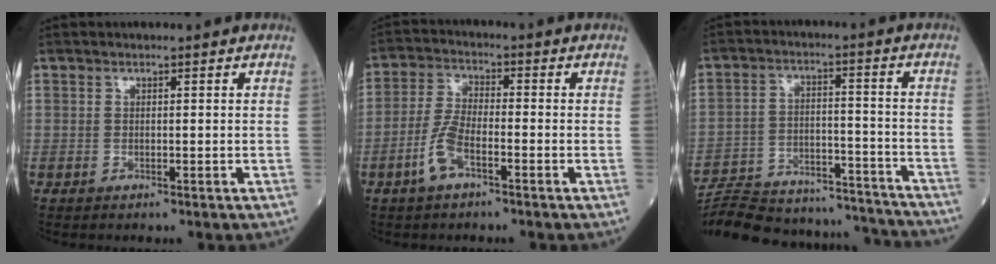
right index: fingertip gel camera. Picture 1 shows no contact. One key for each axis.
{"total": 5.6, "fx": -2.8, "fy": 1.8, "fz": 4.5, "tx": -0.102, "ty": 0.003, "tz": -0.059}
{"total": 24.2, "fx": -23.0, "fy": 4.2, "fz": 6.3, "tx": -0.120, "ty": 0.003, "tz": -0.323}